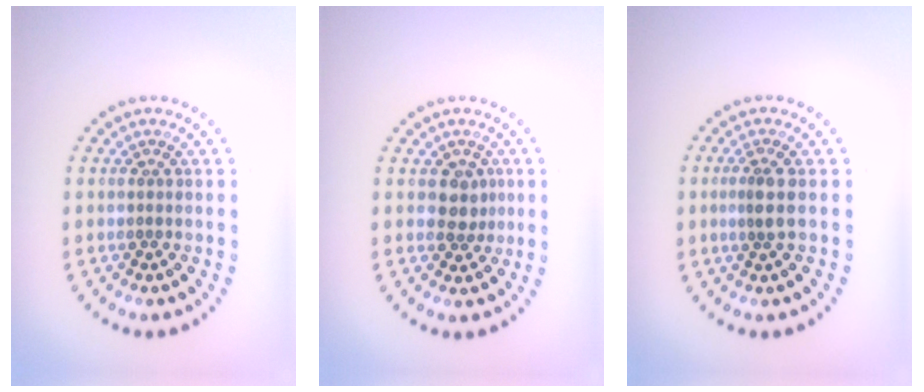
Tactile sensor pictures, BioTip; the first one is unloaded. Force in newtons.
{"total": 1.9, "press": 1.8, "slide": 0.8}
{"total": 1.9, "press": 1.5, "slide": 1.2}